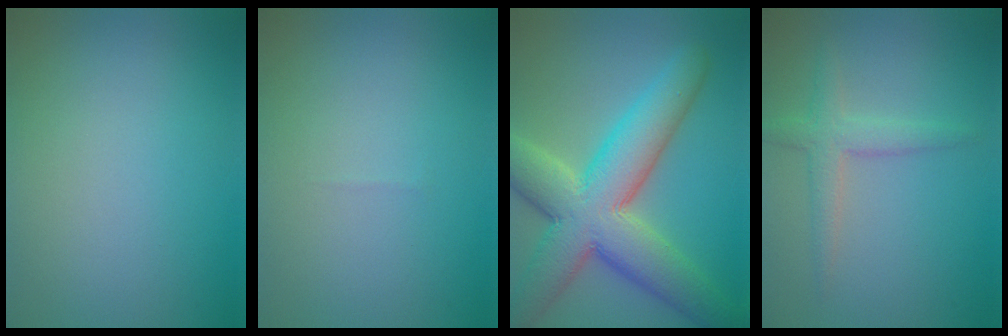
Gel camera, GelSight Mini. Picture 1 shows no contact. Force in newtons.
{"total": 0.0}
{"total": 10.9, "press": 10.9, "slide": 0.6}
{"total": 2.4, "press": 2.4, "slide": 0.1}